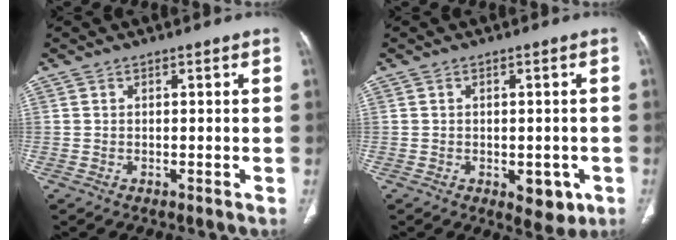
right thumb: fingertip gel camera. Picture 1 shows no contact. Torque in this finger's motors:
{"motor_torque": [0.76, 0.94, -0.19, 0.05, 0.21]}